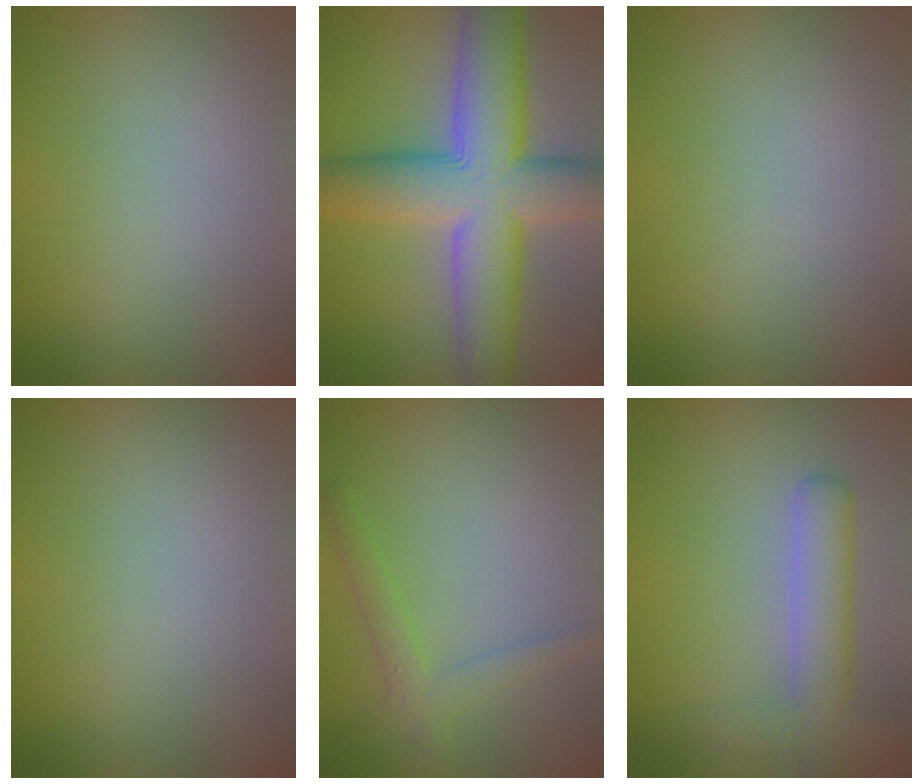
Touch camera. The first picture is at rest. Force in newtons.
{"total": 11.6, "press": 11.6, "slide": 0.7}
{"total": 0.0}
{"total": 0.0}
{"total": 2.4, "press": 2.4, "slide": 0.1}
{"total": 4.3, "press": 4.3, "slide": 0.2}